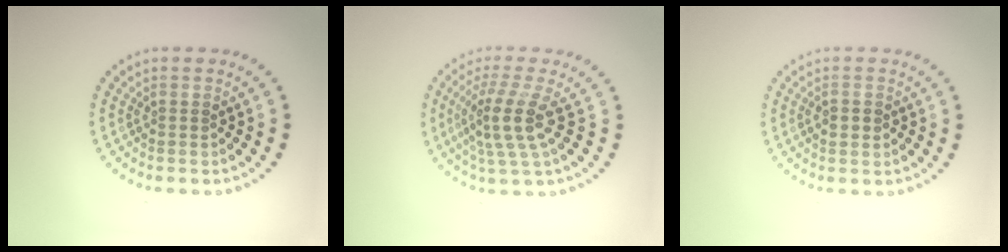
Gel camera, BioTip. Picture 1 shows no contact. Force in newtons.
{"total": 4.1, "press": 3.1, "slide": 2.7}
{"total": 1.8, "press": 1.8, "slide": 0.0}